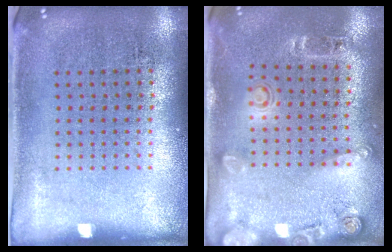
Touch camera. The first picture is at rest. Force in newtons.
{"total": 1.7, "press": 1.2, "slide": 1.2}